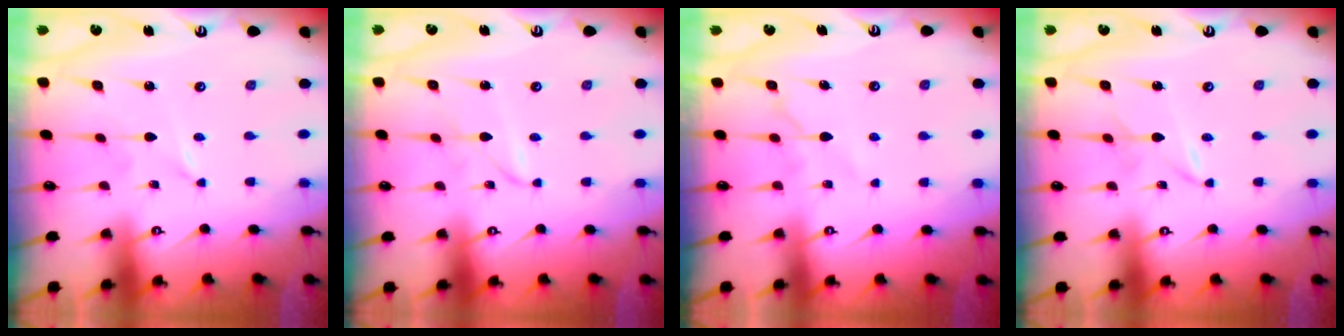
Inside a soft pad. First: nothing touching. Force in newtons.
{"total": 2.0, "press": 2.0, "slide": 0.2}
{"total": 5.9, "press": 5.8, "slide": 0.8}
{"total": 1.6, "press": 1.6, "slide": 0.2}